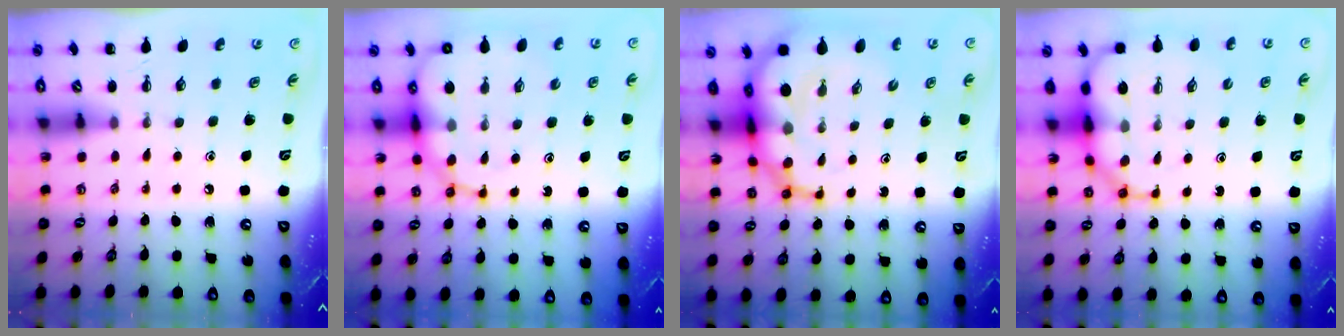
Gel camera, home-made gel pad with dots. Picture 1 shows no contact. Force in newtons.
{"total": 14.6, "press": 14.1, "slide": 3.7}
{"total": 13.3, "press": 12.9, "slide": 3.2}
{"total": 11.6, "press": 11.1, "slide": 3.4}